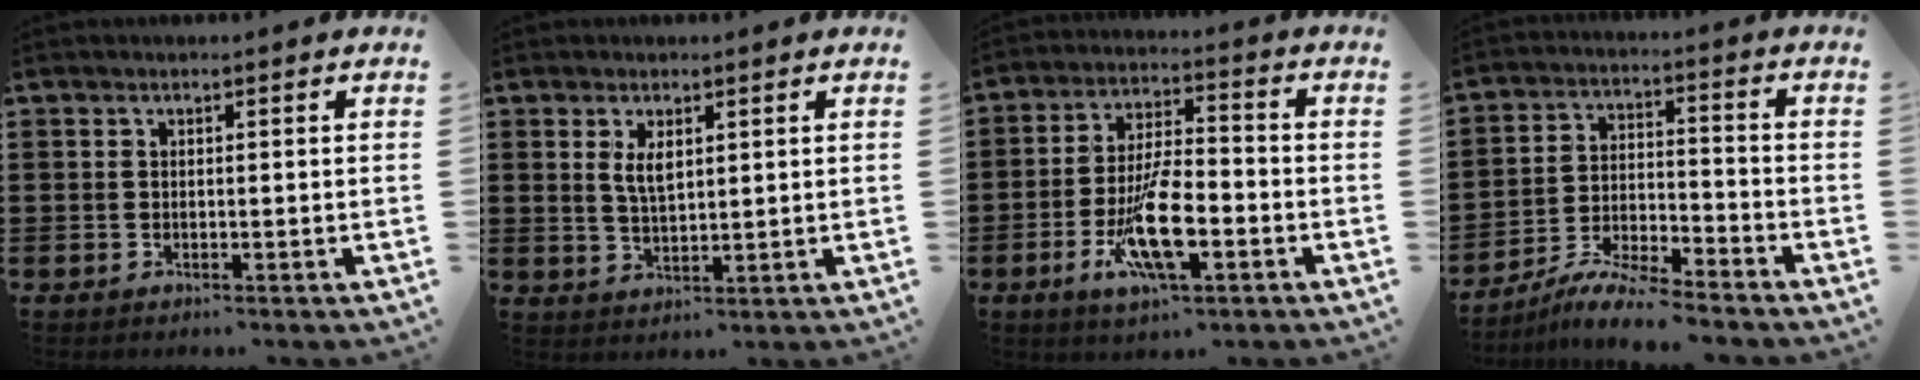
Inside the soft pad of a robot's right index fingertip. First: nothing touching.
{"total": 3.1, "force": [1.4, 1.0, 2.6], "torque": [-0.053, 0.004, 0.024]}
{"total": 11.5, "force": [-4.1, 3.8, 10.1], "torque": [-0.208, -0.010, -0.073]}
{"total": 6.9, "force": [-6.5, 0.1, 2.2], "torque": [-0.042, 0.004, -0.126]}